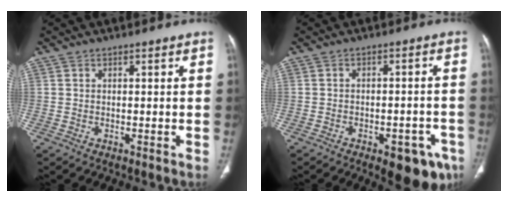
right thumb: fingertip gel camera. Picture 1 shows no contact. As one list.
[{"total": 10.2, "force": [-5.9, 4.6, 6.9], "torque": [-0.057, 0.025, -0.071]}]